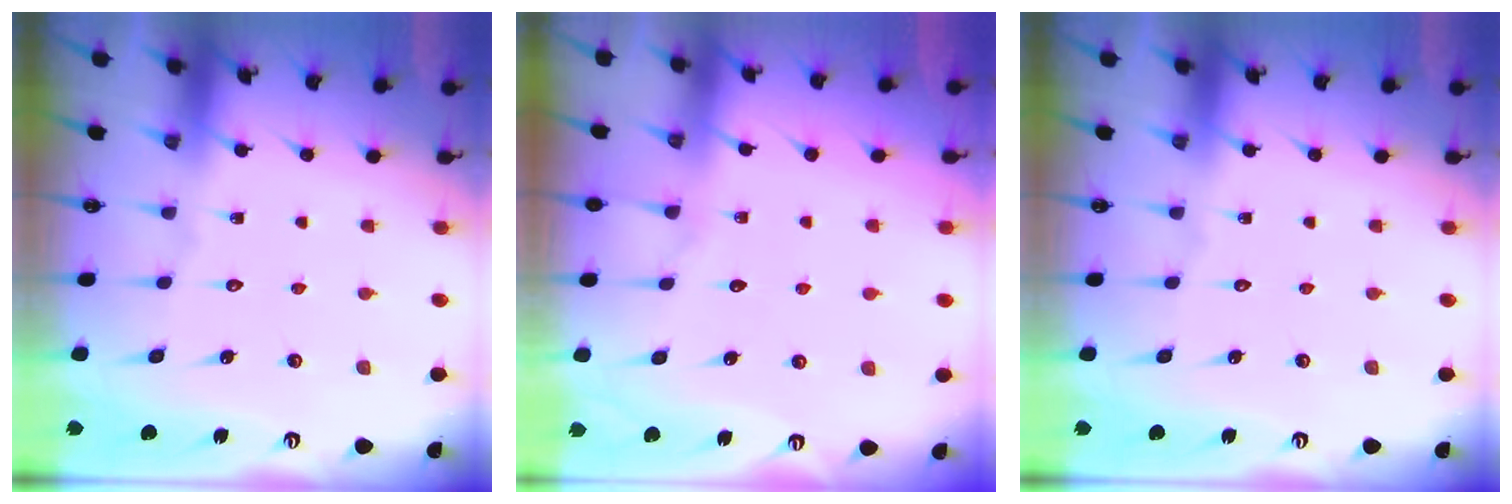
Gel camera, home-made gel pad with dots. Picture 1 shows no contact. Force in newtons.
{"total": 5.6, "press": 5.6, "slide": 0.8}
{"total": 0.0}